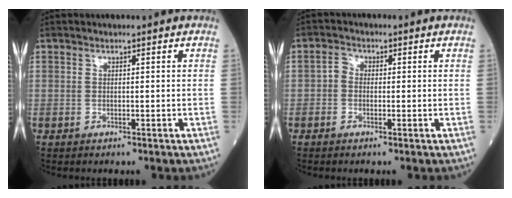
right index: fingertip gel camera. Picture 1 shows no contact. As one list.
[{"total": 1.7, "force": [-0.3, 1.4, 0.9], "torque": [-0.013, 0.004, -0.011]}]